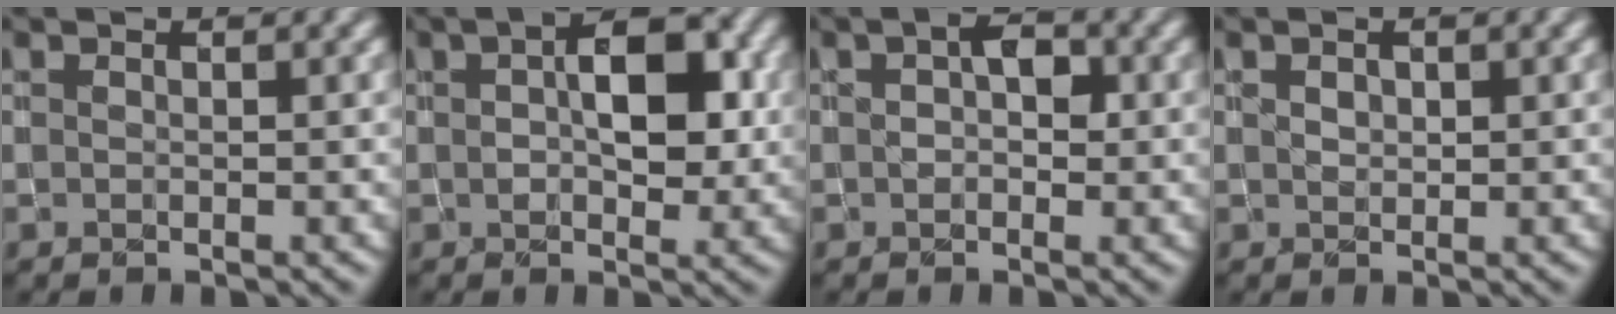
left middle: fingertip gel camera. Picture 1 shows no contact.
{"total": 6.5, "force": [1.1, 3.6, 5.2], "torque": [-0.077, 0.004, 0.014]}
{"total": 2.4, "force": [0.1, 1.6, 1.7], "torque": [-0.026, 0.003, 0.002]}
{"total": 0.9, "force": [0.3, 0.6, 0.6], "torque": [-0.009, 0.001, 0.008]}